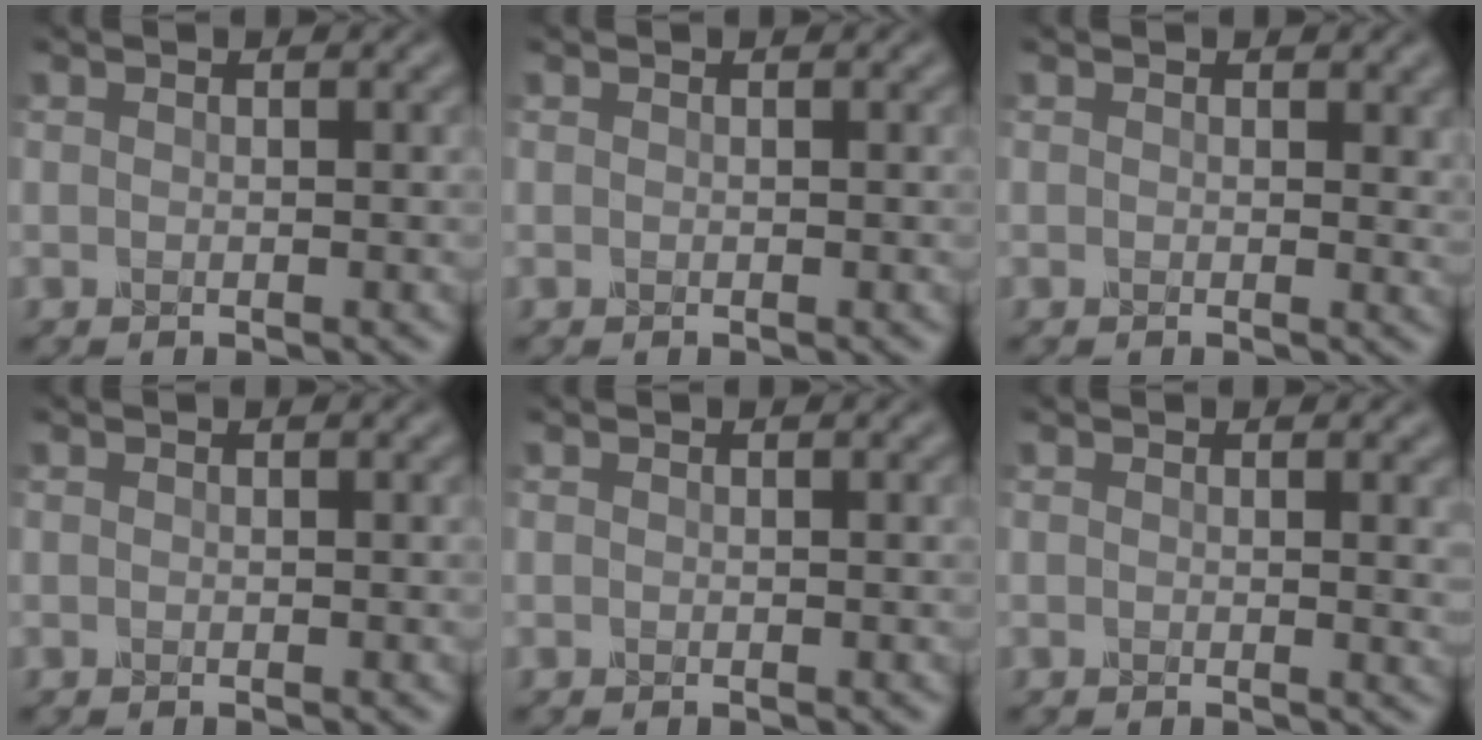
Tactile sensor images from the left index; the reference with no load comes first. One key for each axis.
{"total": 0.0}
{"total": 1.4, "fx": 0.2, "fy": 0.7, "fz": 1.2, "tx": -0.027, "ty": -0.005, "tz": 0.003}
{"total": 0.0}
{"total": 0.0}
{"total": 1.6, "fx": 0.2, "fy": 0.6, "fz": 1.5, "tx": -0.023, "ty": -0.004, "tz": 0.001}